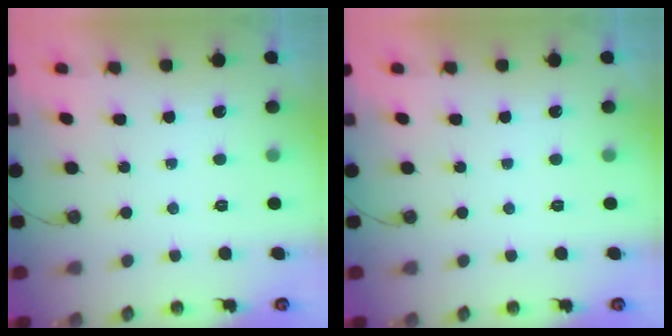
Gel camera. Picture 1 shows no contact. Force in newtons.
{"total": 0.0}